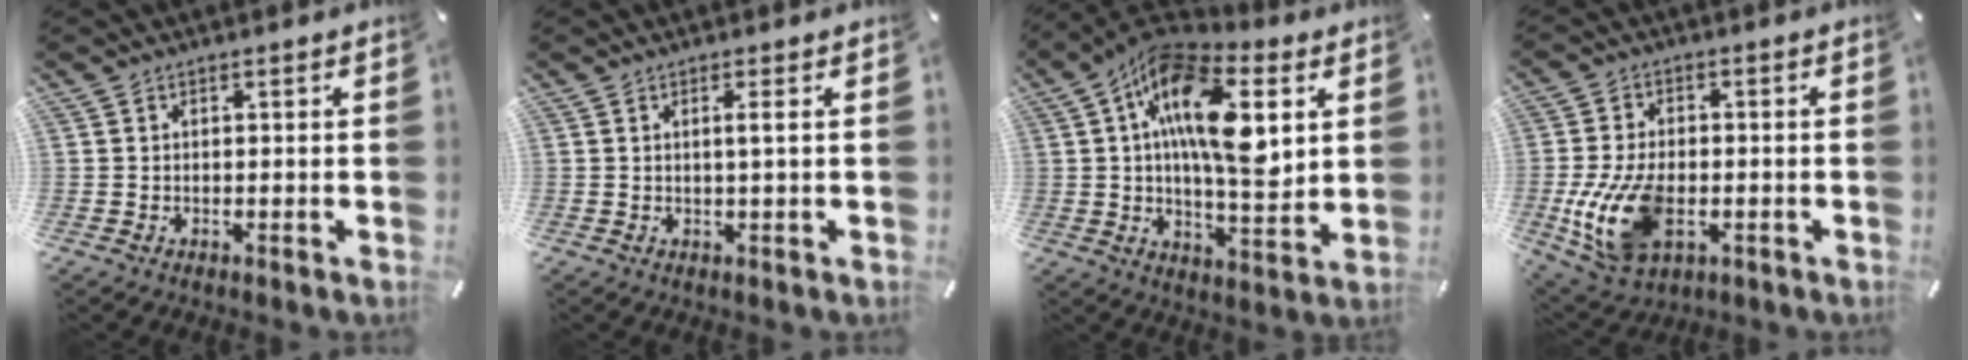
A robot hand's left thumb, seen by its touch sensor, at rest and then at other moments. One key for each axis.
{"total": 2.1, "fx": 0.5, "fy": -0.2, "fz": 2.0, "tx": -0.040, "ty": -0.003, "tz": 0.006}
{"total": 21.0, "fx": 5.7, "fy": 9.5, "fz": 17.8, "tx": -0.320, "ty": -0.015, "tz": 0.087}
{"total": 13.8, "fx": -3.2, "fy": 8.7, "fz": 10.3, "tx": -0.224, "ty": 0.003, "tz": -0.052}